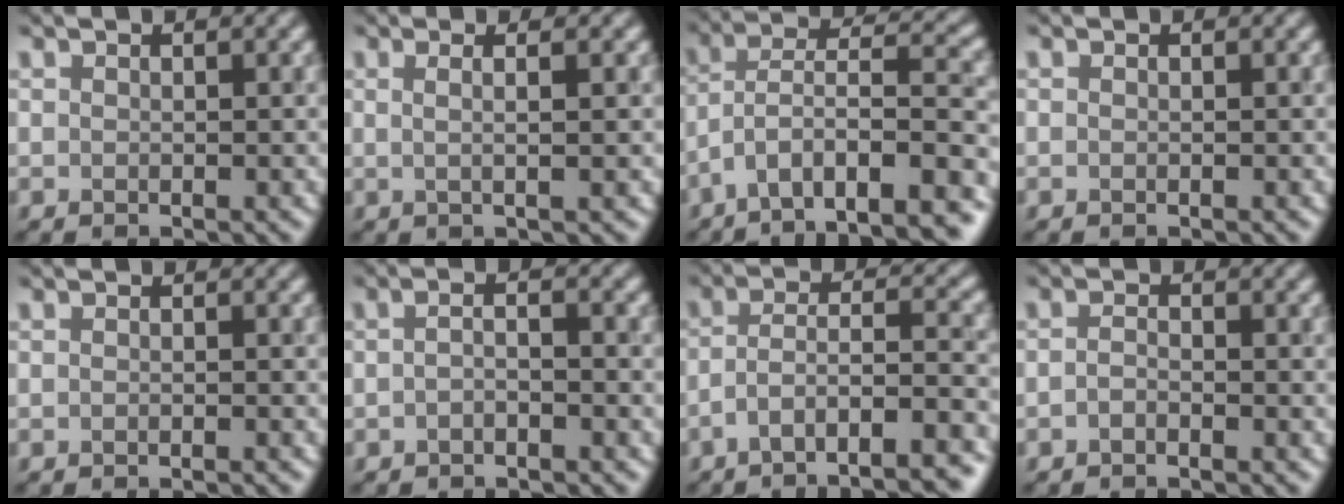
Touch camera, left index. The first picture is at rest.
{"total": 2.6, "force": [0.8, 0.9, 2.3], "torque": [-0.027, 0.015, -0.007]}
{"total": 10.1, "force": [-5.3, 3.3, 8.0], "torque": [-0.133, 0.018, -0.080]}
{"total": 0.0}
{"total": 0.8, "force": [-0.7, 0.1, 0.3], "torque": [0.003, -0.008, -0.013]}
{"total": 1.3, "force": [-0.9, 0.1, 0.9], "torque": [-0.021, -0.001, -0.011]}
{"total": 8.3, "force": [-5.0, 2.1, 6.3], "torque": [-0.100, 0.007, -0.066]}
{"total": 1.1, "force": [-1.1, -0.2, -0.2], "torque": [-0.007, 0.000, -0.010]}